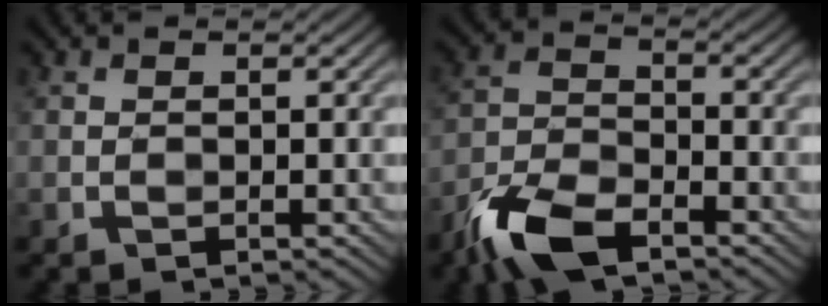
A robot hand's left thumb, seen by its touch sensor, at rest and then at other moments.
{"total": 8.9, "force": [-6.3, 3.4, 5.1], "torque": [-0.107, -0.009, -0.136]}